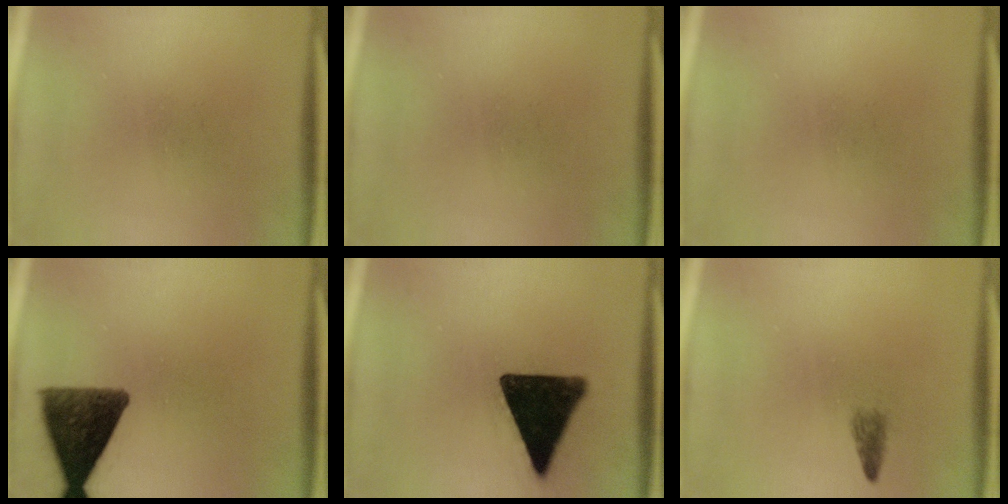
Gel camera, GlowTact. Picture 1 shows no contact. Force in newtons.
{"total": 0.0}
{"total": 0.0}
{"total": 11.3}
{"total": 16.6}
{"total": 1.4}